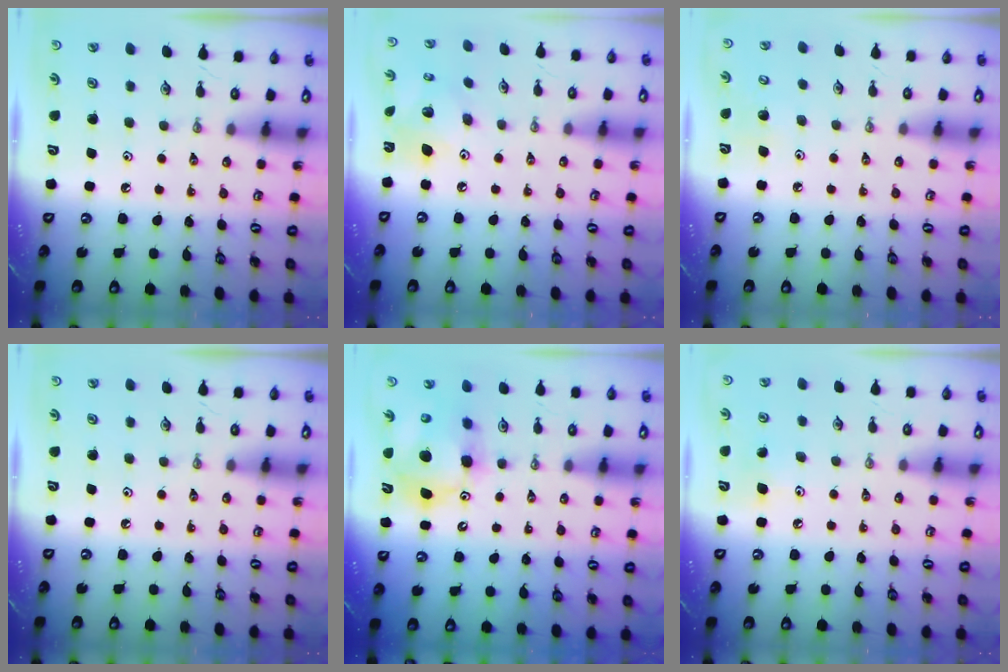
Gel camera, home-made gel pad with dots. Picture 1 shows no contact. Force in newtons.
{"total": 10.1, "press": 10.1, "slide": 0.9}
{"total": 5.2, "press": 5.1, "slide": 0.8}
{"total": 0.0}
{"total": 12.9, "press": 12.6, "slide": 2.8}
{"total": 5.8, "press": 5.6, "slide": 1.5}